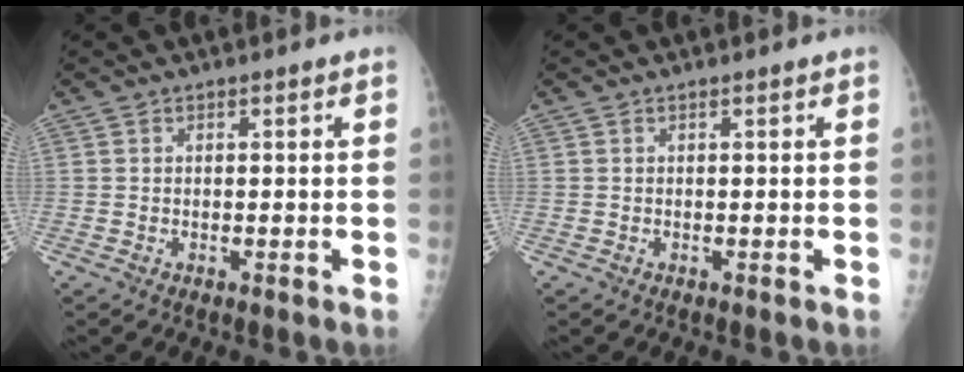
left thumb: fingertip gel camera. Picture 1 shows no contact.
{"total": 0.0}